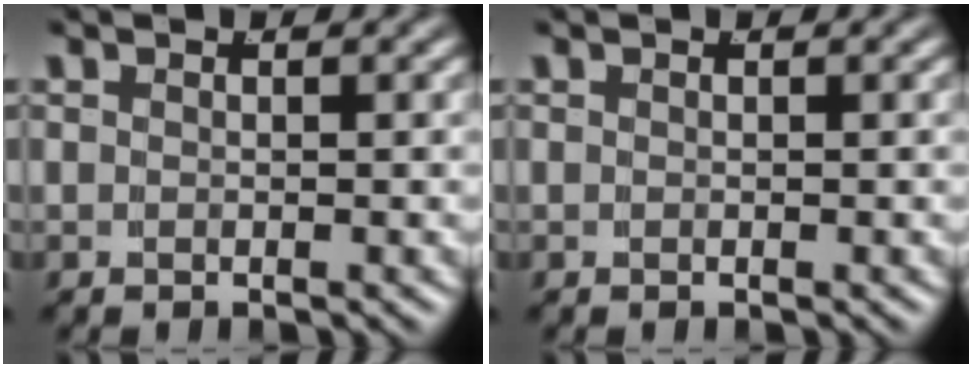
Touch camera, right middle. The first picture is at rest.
{"total": 0.0}